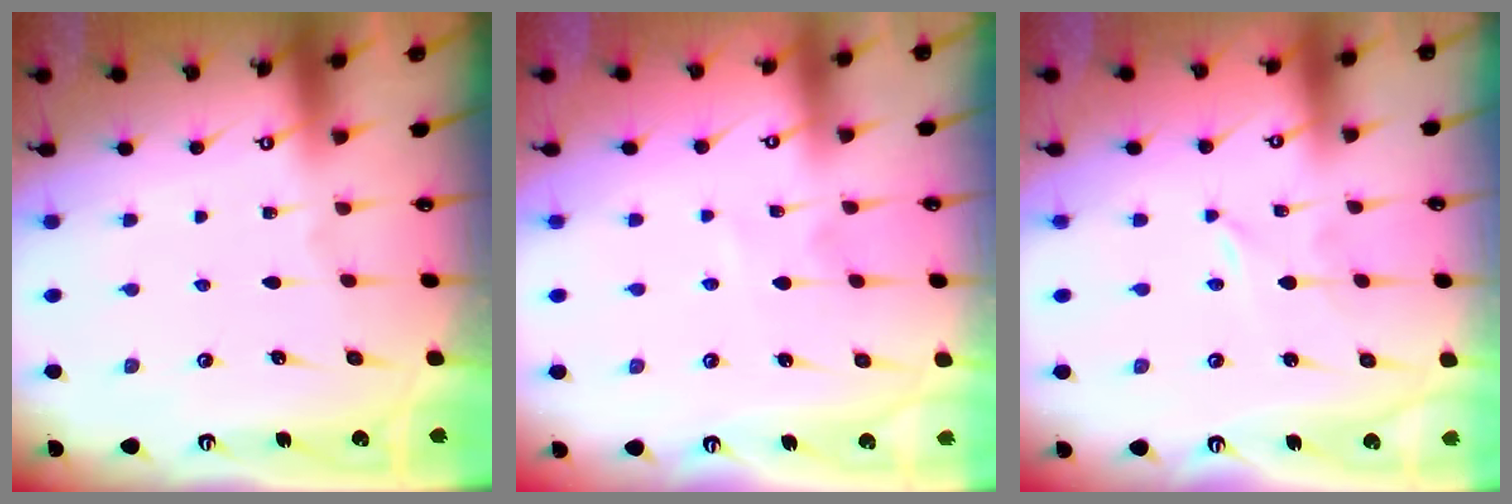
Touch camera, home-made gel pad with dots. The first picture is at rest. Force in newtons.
{"total": 2.1, "press": 2.1, "slide": 0.2}
{"total": 0.0}